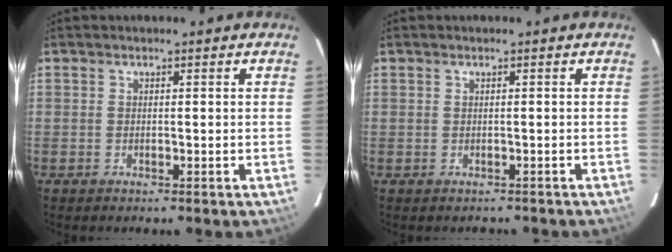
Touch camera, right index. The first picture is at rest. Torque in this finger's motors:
{"motor_torque": [-0.21, 0.16, -0.25, -0.15]}